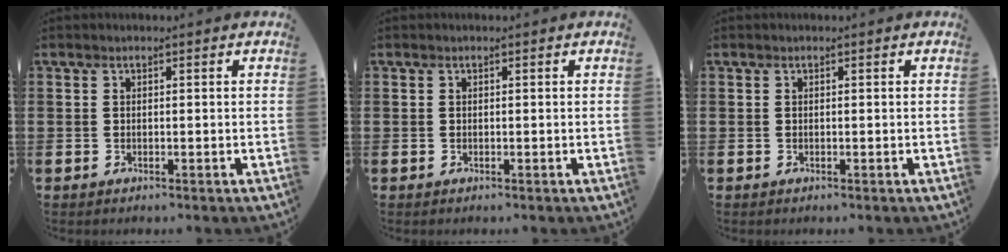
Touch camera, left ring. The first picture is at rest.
{"total": 0.0}
{"total": 0.0}